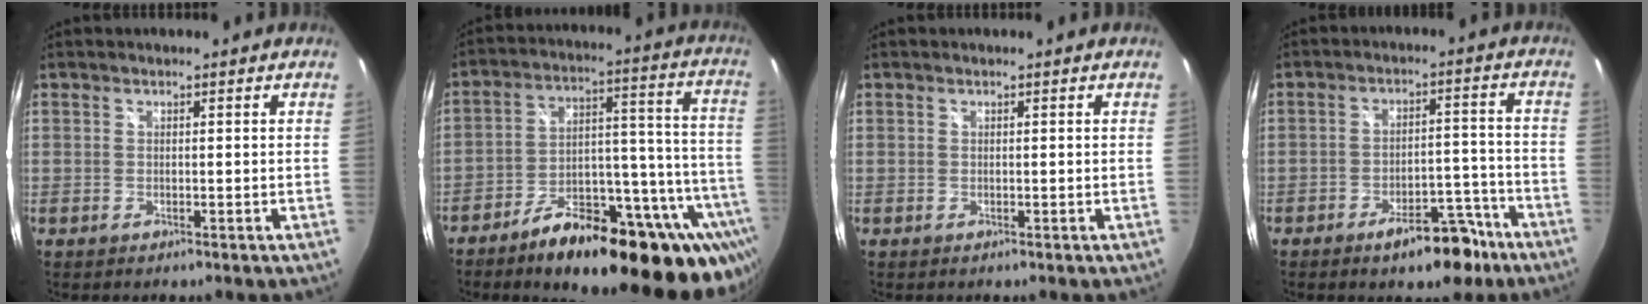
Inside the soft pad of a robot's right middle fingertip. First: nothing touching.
{"total": 28.5, "force": [-20.6, 9.4, 17.2], "torque": [-0.205, 0.014, -0.284]}
{"total": 0.0}
{"total": 9.5, "force": [-6.6, 4.0, 5.5], "torque": [-0.082, 0.021, -0.082]}